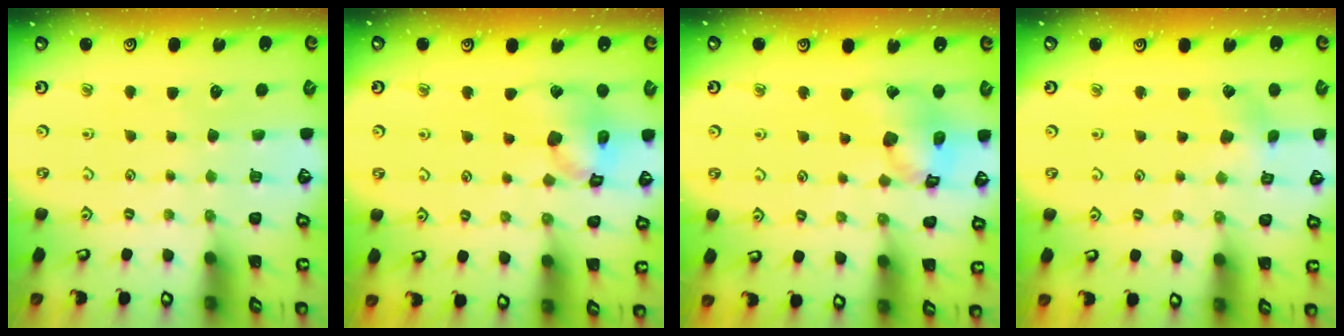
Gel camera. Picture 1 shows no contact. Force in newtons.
{"total": 13.8, "press": 13.6, "slide": 1.9}
{"total": 13.5, "press": 13.4, "slide": 1.8}
{"total": 2.7, "press": 2.7, "slide": 0.3}